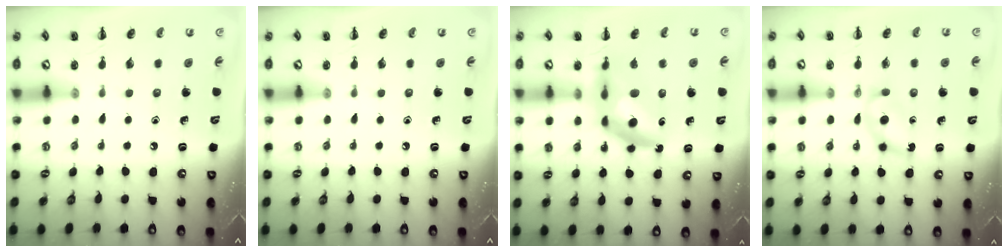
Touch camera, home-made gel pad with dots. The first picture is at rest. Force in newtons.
{"total": 0.0}
{"total": 11.9, "press": 11.3, "slide": 3.6}
{"total": 5.6, "press": 5.4, "slide": 1.5}